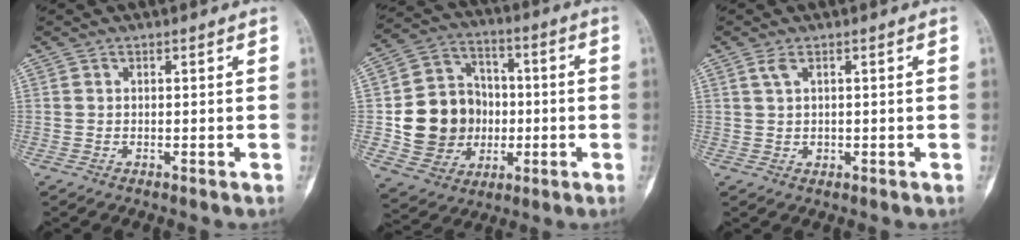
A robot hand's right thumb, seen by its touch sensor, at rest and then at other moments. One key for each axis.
{"total": 16.2, "fx": -1.4, "fy": 14.2, "fz": 7.6, "tx": -0.091, "ty": 0.026, "tz": -0.010}
{"total": 2.1, "fx": 0.8, "fy": 1.2, "fz": 1.5, "tx": -0.031, "ty": -0.001, "tz": 0.018}